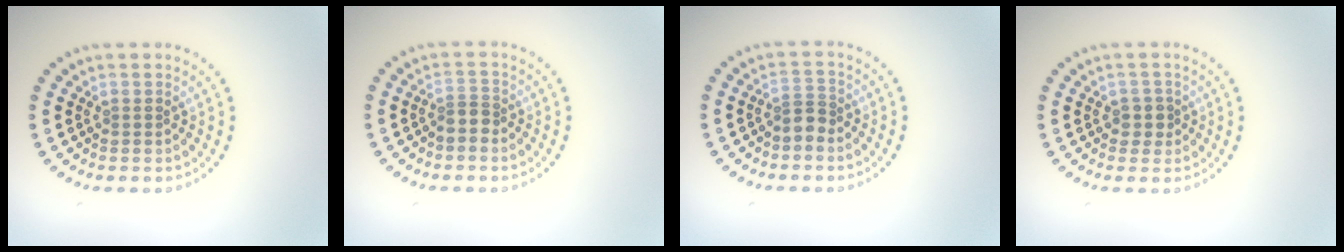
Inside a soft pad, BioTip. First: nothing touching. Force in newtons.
{"total": 1.7, "press": 1.3, "slide": 1.2}
{"total": 1.9, "press": 1.5, "slide": 1.1}
{"total": 1.6, "press": 1.3, "slide": 0.9}